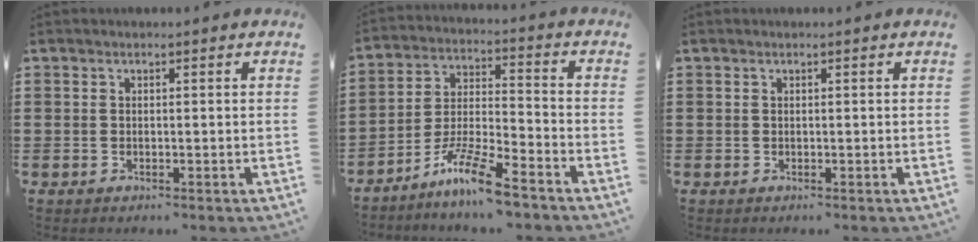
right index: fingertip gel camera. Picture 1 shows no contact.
{"total": 9.9, "force": [-8.0, 0.8, 5.7], "torque": [-0.119, 0.008, -0.157]}
{"total": 0.0}